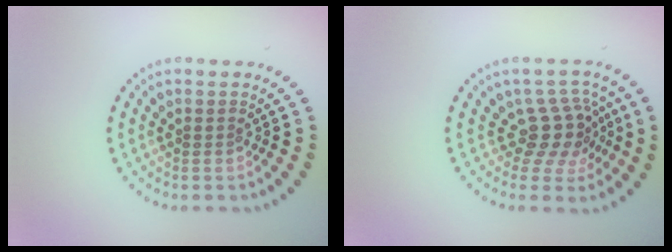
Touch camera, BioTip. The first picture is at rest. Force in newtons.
{"total": 3.7, "press": 2.8, "slide": 2.3}